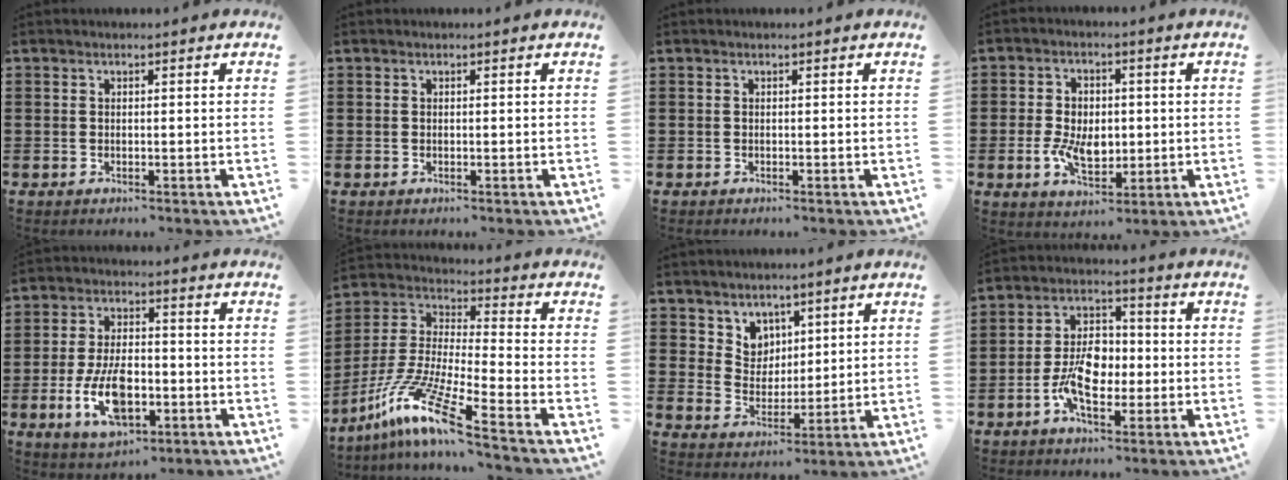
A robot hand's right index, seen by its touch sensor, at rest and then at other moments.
{"total": 0.0}
{"total": 0.0}
{"total": 7.0, "force": [-0.8, 4.5, 5.3], "torque": [-0.109, 0.004, -0.019]}
{"total": 10.3, "force": [-3.1, 5.1, 8.4], "torque": [-0.174, -0.007, -0.058]}
{"total": 12.6, "force": [-9.2, 0.0, 8.5], "torque": [-0.199, -0.017, -0.188]}
{"total": 5.3, "force": [3.6, 3.9, 0.1], "torque": [-0.029, 0.000, 0.069]}
{"total": 8.2, "force": [-2.0, 4.8, 6.3], "torque": [-0.129, 0.005, -0.042]}